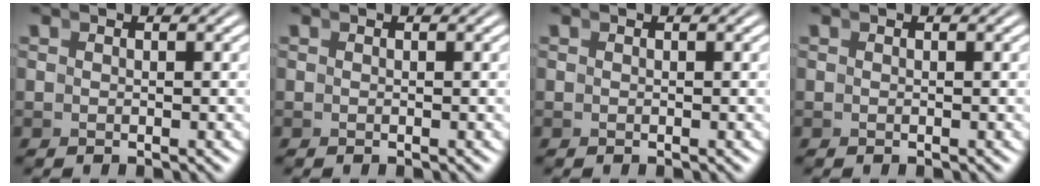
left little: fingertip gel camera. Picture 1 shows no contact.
{"total": 0.0}
{"total": 0.0}
{"total": 0.0}